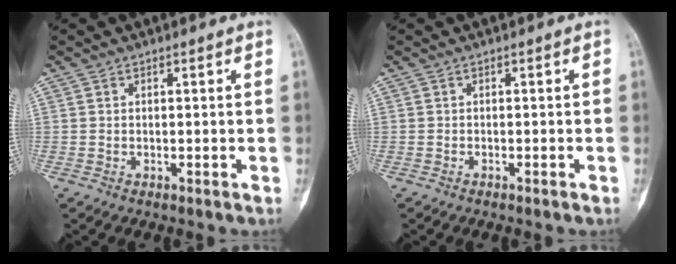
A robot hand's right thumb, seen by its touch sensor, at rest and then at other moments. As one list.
[{"total": 0.6, "force": [-0.4, 0.2, 0.4], "torque": [-0.008, 0.011, -0.008]}]